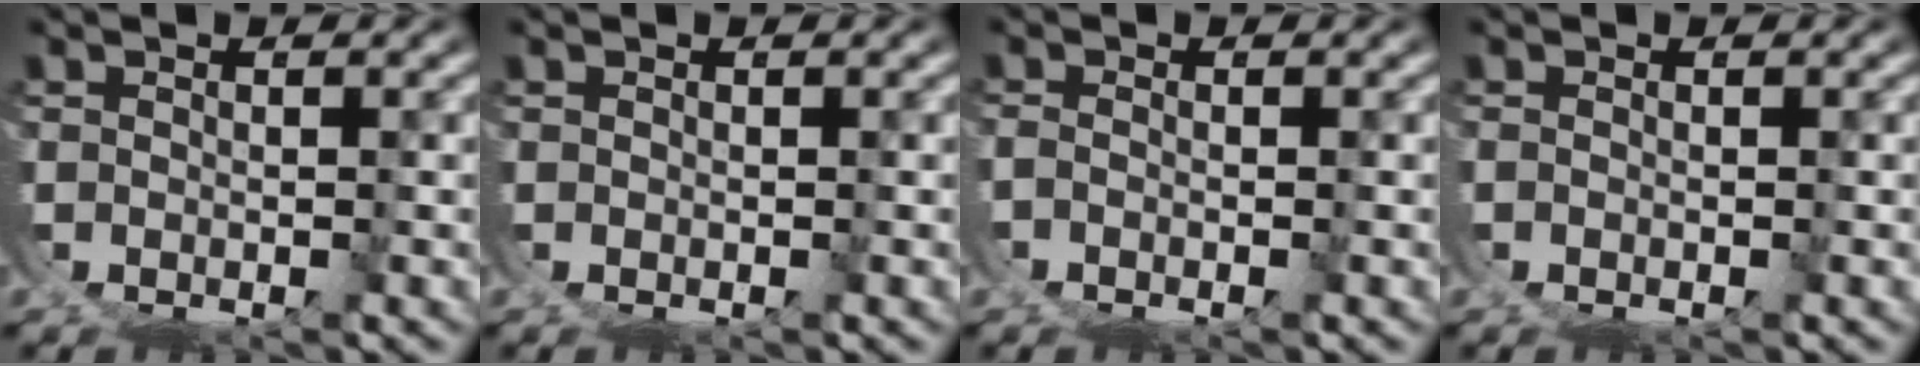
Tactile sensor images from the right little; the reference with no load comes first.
{"total": 0.0}
{"total": 1.1, "force": [-0.5, -0.8, 0.5], "torque": [0.000, 0.000, -0.008]}
{"total": 0.7, "force": [-0.1, -0.7, 0.1], "torque": [0.006, 0.002, -0.002]}